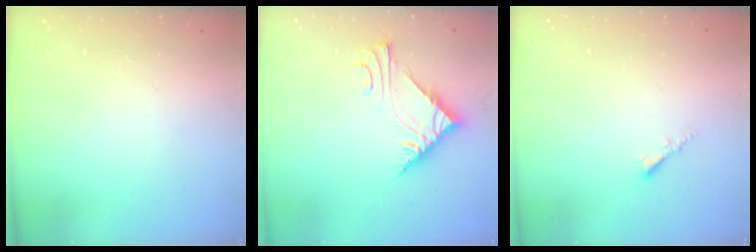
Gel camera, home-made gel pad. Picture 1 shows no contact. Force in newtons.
{"total": 7.3, "press": 7.3, "slide": 0.5}
{"total": 1.7, "press": 1.6, "slide": 0.4}